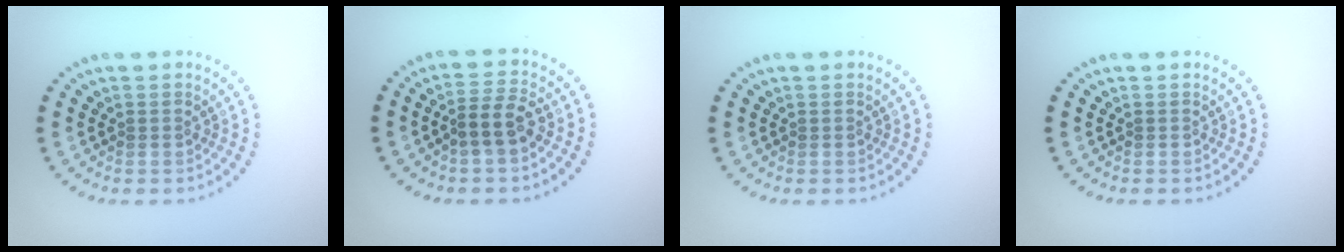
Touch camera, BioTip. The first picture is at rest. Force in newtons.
{"total": 2.8, "press": 2.5, "slide": 1.3}
{"total": 0.0}
{"total": 0.0}